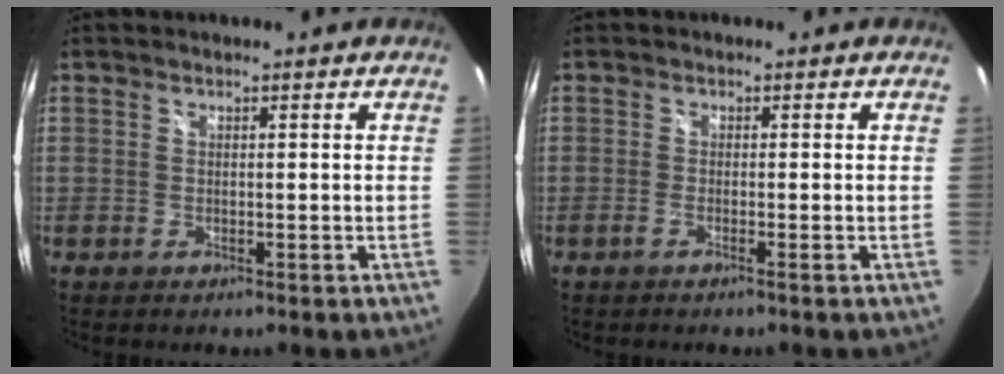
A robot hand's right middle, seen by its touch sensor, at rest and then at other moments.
{"total": 1.1, "force": [-0.8, -0.4, 0.8], "torque": [-0.012, -0.002, -0.015]}